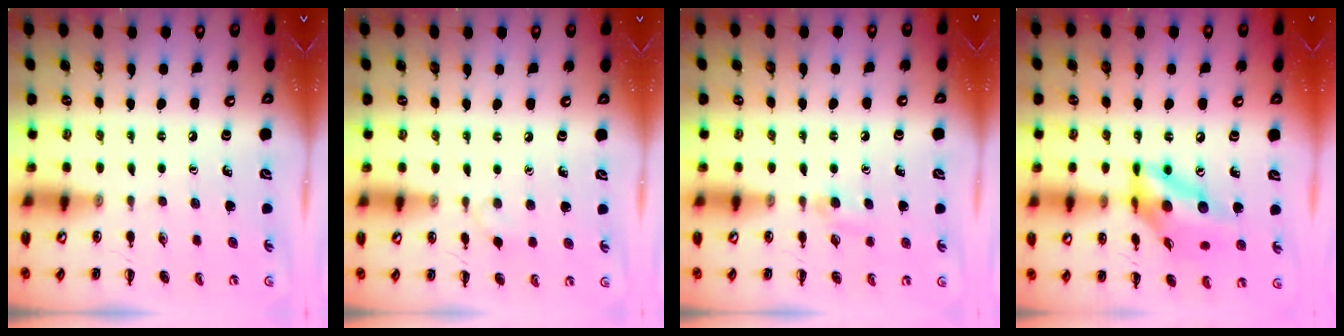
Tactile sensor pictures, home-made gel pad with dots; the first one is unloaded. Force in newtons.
{"total": 2.9, "press": 2.7, "slide": 1.1}
{"total": 4.4, "press": 4.1, "slide": 1.6}
{"total": 15.3, "press": 14.6, "slide": 4.3}